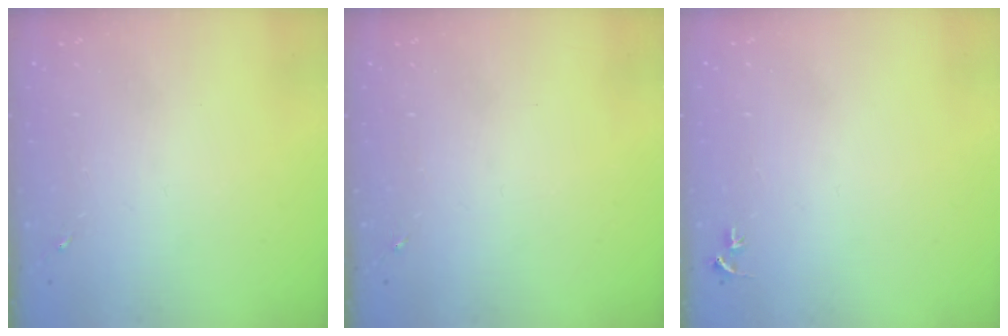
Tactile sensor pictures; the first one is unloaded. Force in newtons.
{"total": 0.0}
{"total": 3.1, "press": 3.1, "slide": 0.3}